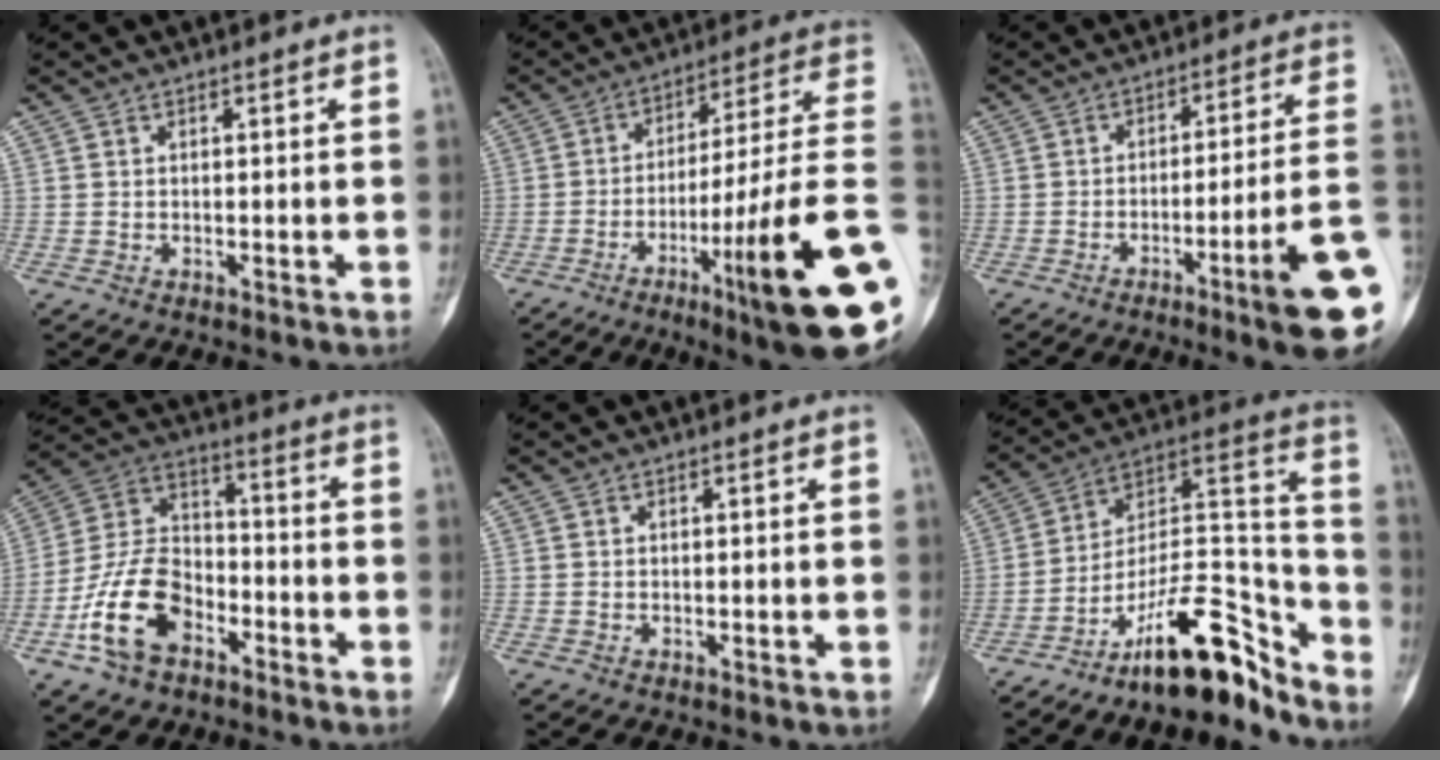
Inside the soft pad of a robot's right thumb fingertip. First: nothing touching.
{"total": 23.7, "force": [-7.4, 1.6, 22.4], "torque": [-0.291, 0.022, -0.112]}
{"total": 14.5, "force": [-5.9, 0.4, 13.2], "torque": [-0.153, 0.026, -0.085]}
{"total": 14.9, "force": [-6.8, 9.5, 9.2], "torque": [-0.167, 0.054, -0.131]}
{"total": 0.0}
{"total": 19.6, "force": [-14.2, 6.3, 12.0], "torque": [-0.145, 0.136, -0.237]}